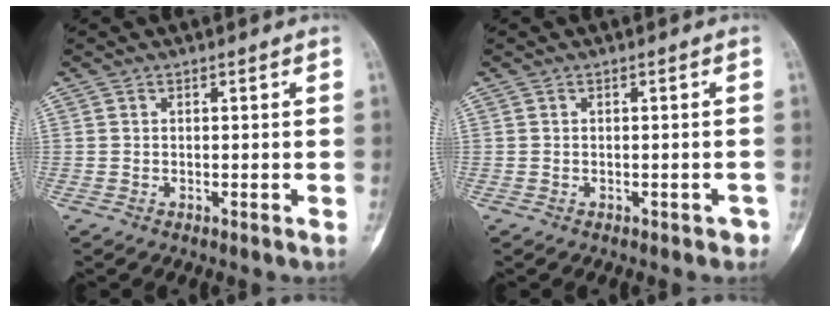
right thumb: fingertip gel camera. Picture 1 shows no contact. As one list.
[{"total": 1.5, "force": [-1.0, 1.0, 0.6], "torque": [-0.006, 0.011, -0.009]}]